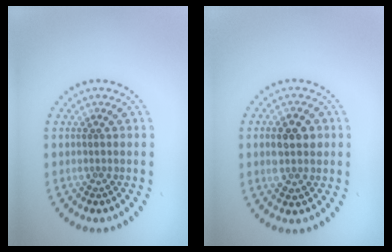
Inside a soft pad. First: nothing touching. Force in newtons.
{"total": 3.7, "press": 3.7, "slide": 0.3}